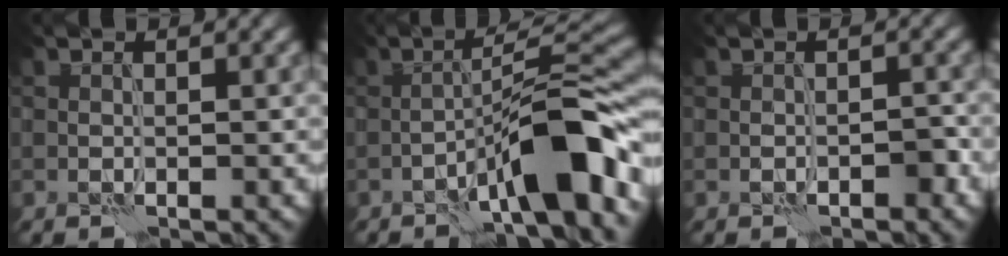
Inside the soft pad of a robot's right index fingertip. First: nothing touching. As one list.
[{"total": 8.7, "force": [-4.4, 1.5, 7.4], "torque": [-0.109, 0.030, -0.075]}, {"total": 1.2, "force": [-0.8, 0.5, 0.7], "torque": [-0.011, 0.006, -0.012]}]